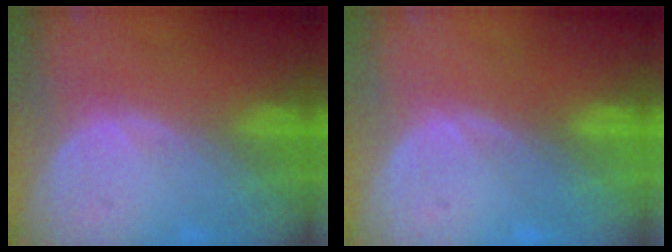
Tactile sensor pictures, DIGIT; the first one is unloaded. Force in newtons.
{"total": 0.0}